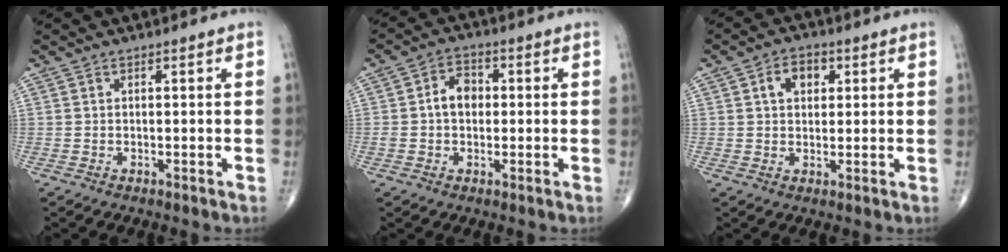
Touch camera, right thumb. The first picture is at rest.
{"total": 5.4, "force": [0.2, 3.9, 3.7], "torque": [-0.054, 0.017, -0.003]}
{"total": 5.3, "force": [1.7, 3.7, 3.4], "torque": [-0.036, 0.005, 0.024]}